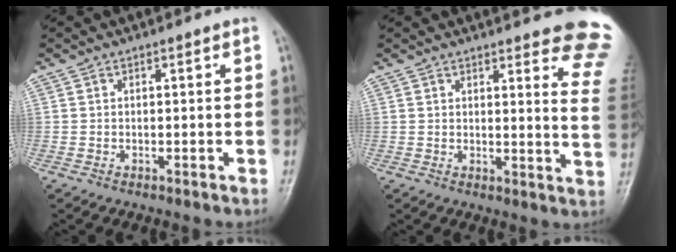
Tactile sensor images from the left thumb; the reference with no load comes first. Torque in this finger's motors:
{"motor_torque": [1.50, 0.39, 1.58, -1.18, 0.35]}